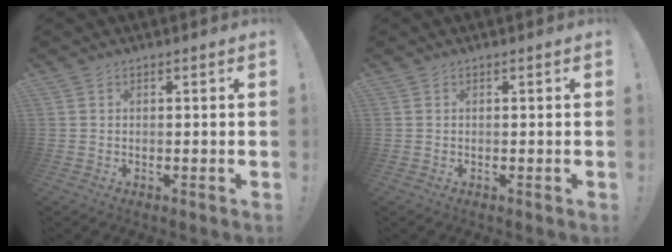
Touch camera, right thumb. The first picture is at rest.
{"total": 0.0}